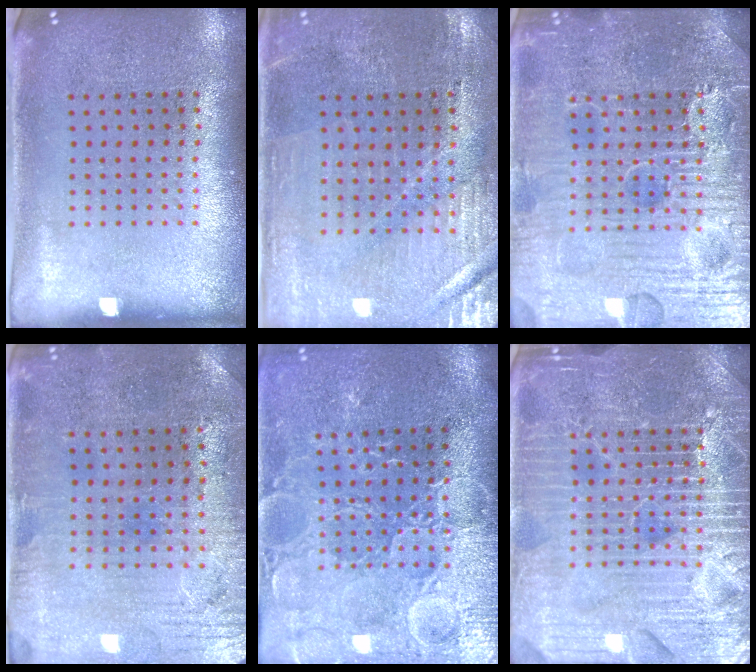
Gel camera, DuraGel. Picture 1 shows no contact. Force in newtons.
{"total": 0.9, "press": 0.8, "slide": 0.3}
{"total": 6.8, "press": 6.8, "slide": 0.6}
{"total": 0.7, "press": 0.5, "slide": 0.5}
{"total": 3.8, "press": 3.6, "slide": 1.1}
{"total": 6.8, "press": 6.7, "slide": 0.8}